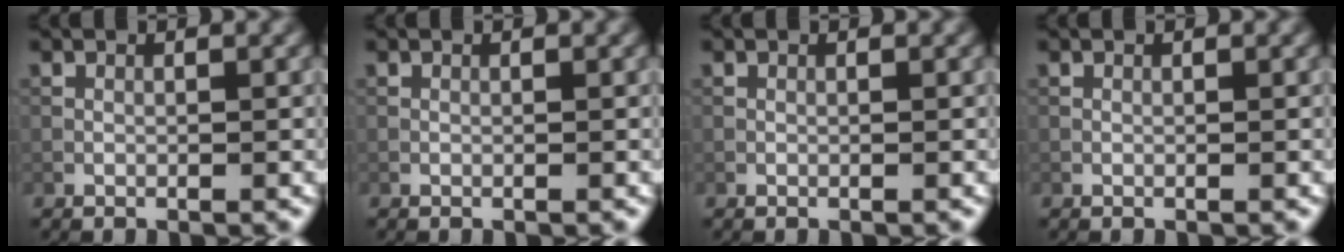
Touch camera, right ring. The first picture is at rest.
{"total": 0.0}
{"total": 0.0}
{"total": 0.0}